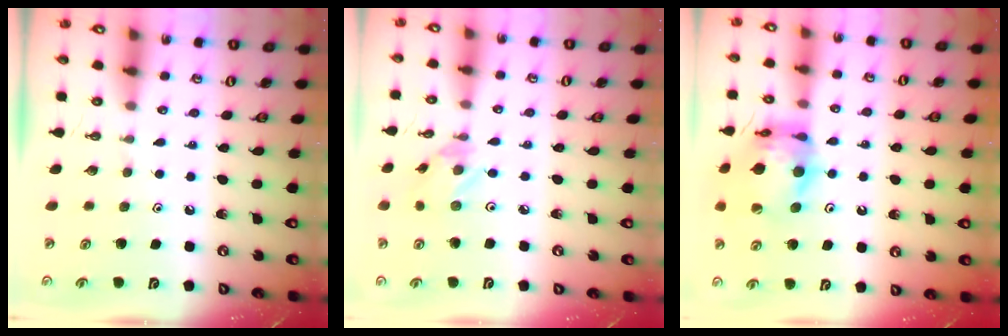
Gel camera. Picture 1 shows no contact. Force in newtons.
{"total": 2.1, "press": 2.1, "slide": 0.1}
{"total": 15.4, "press": 15.3, "slide": 1.6}